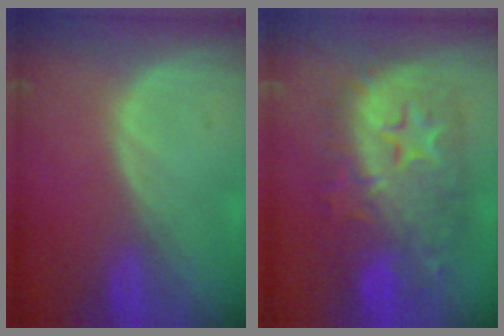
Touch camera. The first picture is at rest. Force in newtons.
{"total": 12.4, "press": 12.3, "slide": 1.0}